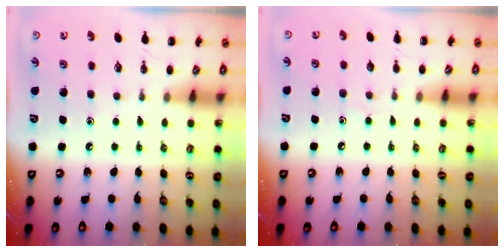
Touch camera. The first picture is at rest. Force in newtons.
{"total": 2.5, "press": 2.3, "slide": 0.9}